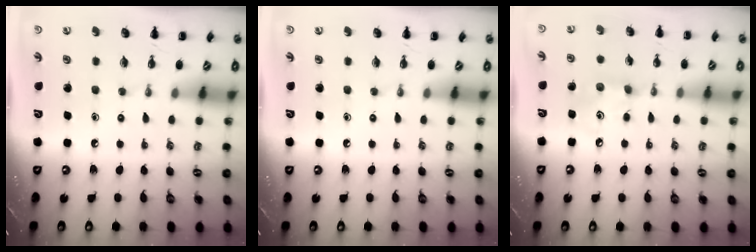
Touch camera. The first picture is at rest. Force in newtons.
{"total": 0.0}
{"total": 3.9, "press": 3.8, "slide": 0.6}